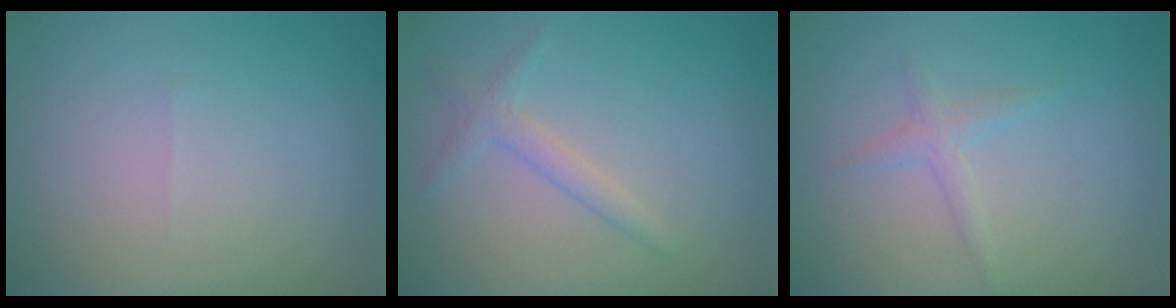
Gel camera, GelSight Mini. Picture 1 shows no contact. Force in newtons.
{"total": 1.6, "press": 1.6, "slide": 0.0}
{"total": 1.2, "press": 1.2, "slide": 0.1}